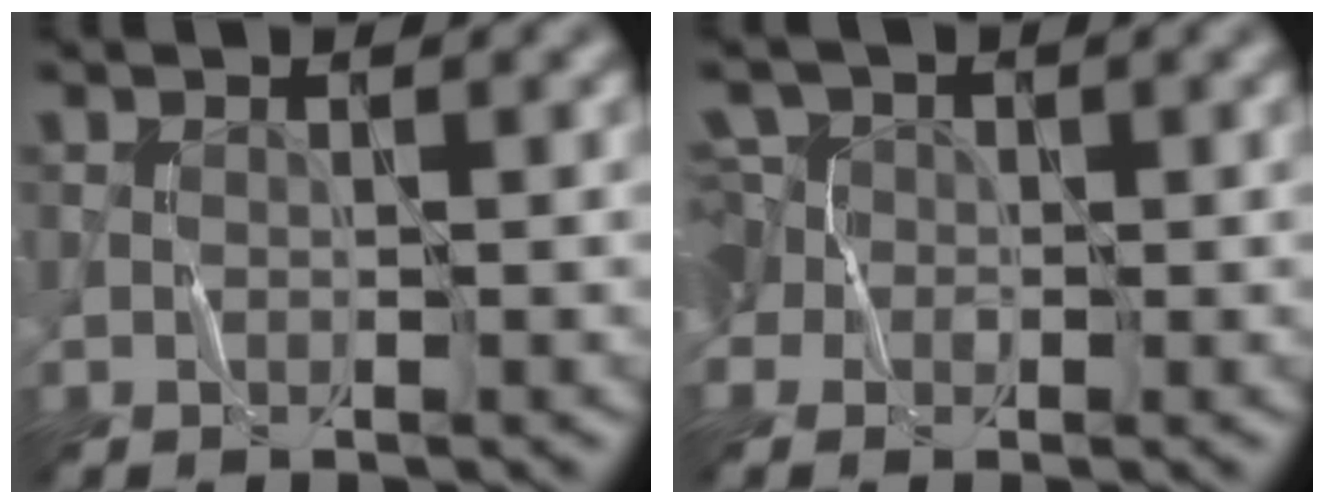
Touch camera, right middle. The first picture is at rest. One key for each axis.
{"total": 5.1, "fx": 0.7, "fy": 4.5, "fz": 2.3, "tx": -0.046, "ty": 0.033, "tz": -0.024}